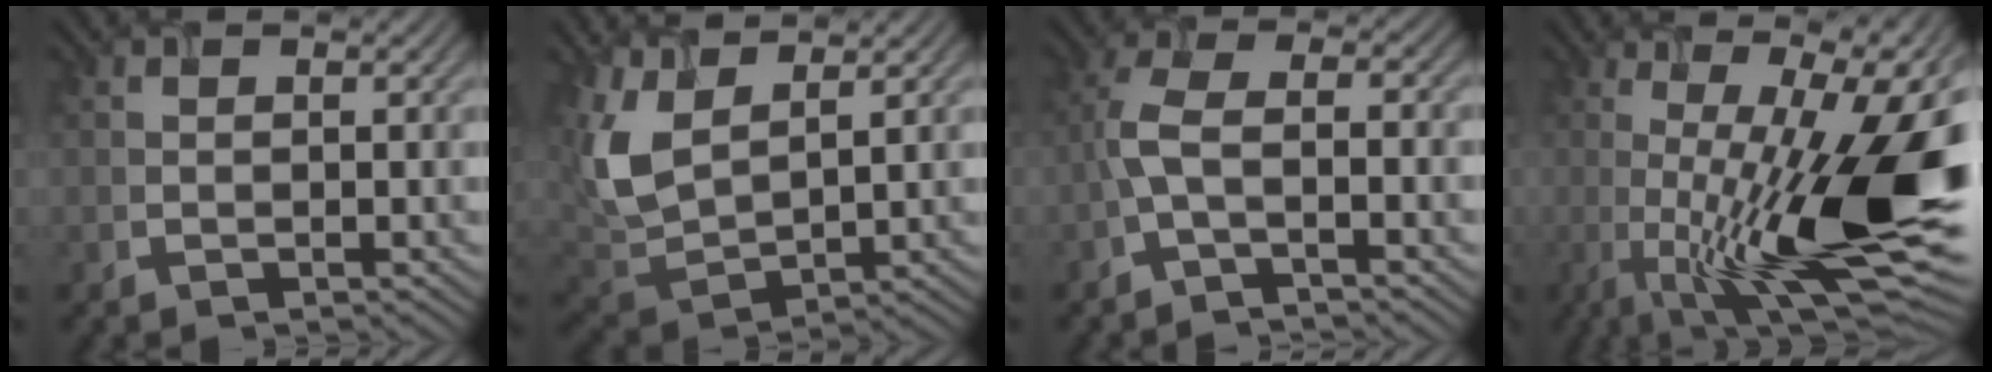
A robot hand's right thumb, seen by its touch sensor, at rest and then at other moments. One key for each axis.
{"total": 8.2, "fx": 4.2, "fy": 3.8, "fz": 5.9, "tx": -0.166, "ty": 0.000, "tz": 0.090}
{"total": 4.0, "fx": -2.0, "fy": 1.2, "fz": 3.3, "tx": -0.084, "ty": 0.005, "tz": -0.042}
{"total": 18.9, "fx": -2.2, "fy": 5.0, "fz": 18.1, "tx": -0.255, "ty": -0.007, "tz": -0.021}